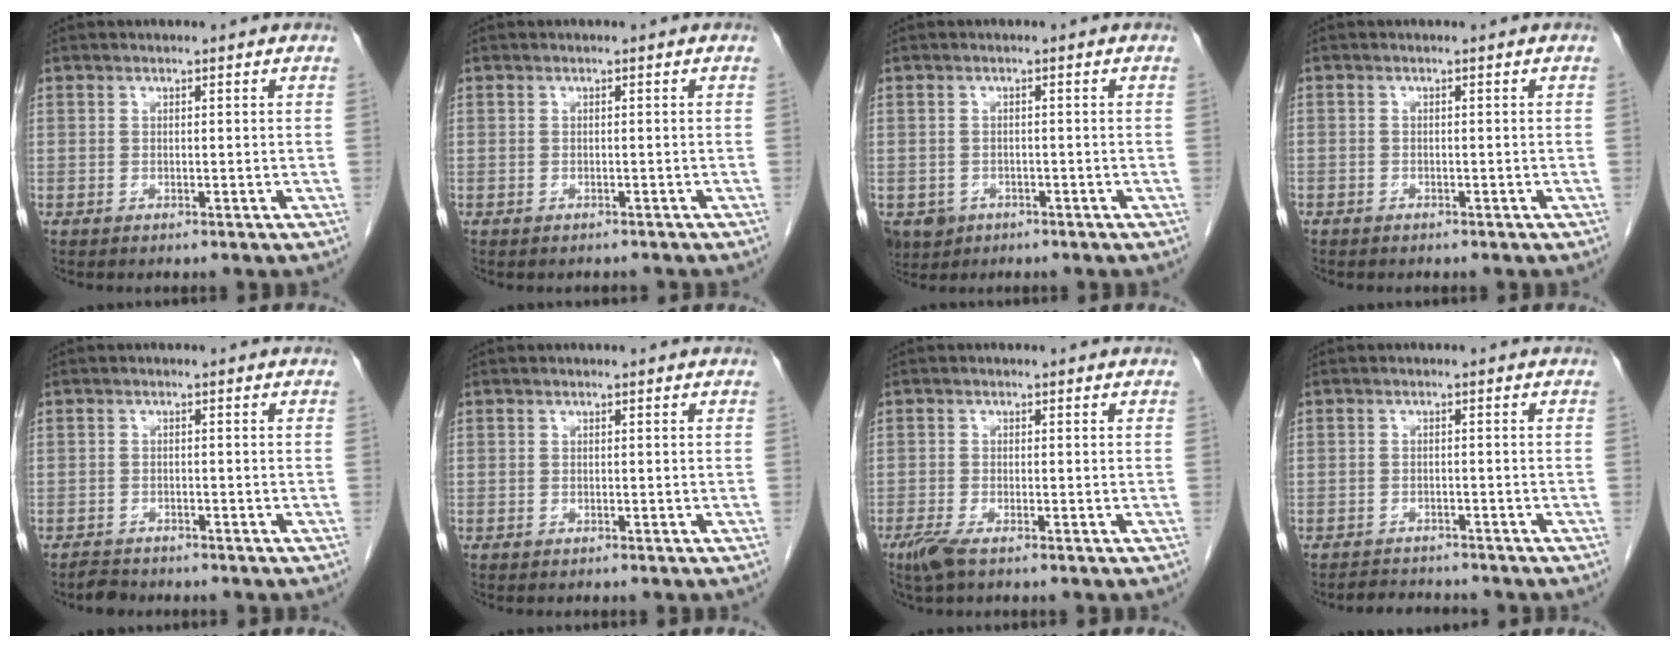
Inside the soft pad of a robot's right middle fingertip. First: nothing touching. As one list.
[{"total": 1.8, "force": [-1.6, 0.7, 0.3], "torque": [-0.012, -0.002, -0.020]}, {"total": 5.0, "force": [-2.8, 3.9, 1.3], "torque": [-0.027, 0.002, -0.040]}, {"total": 1.4, "force": [-1.2, 0.7, 0.2], "torque": [-0.010, 0.001, -0.017]}, {"total": 1.9, "force": [-1.8, 0.6, 0.0], "torque": [-0.007, -0.003, -0.029]}, {"total": 0.0}, {"total": 2.8, "force": [-1.9, 0.5, 2.1], "torque": [-0.048, -0.007, -0.039]}, {"total": 3.7, "force": [-3.5, 1.0, 0.2], "torque": [-0.008, -0.009, -0.055]}]